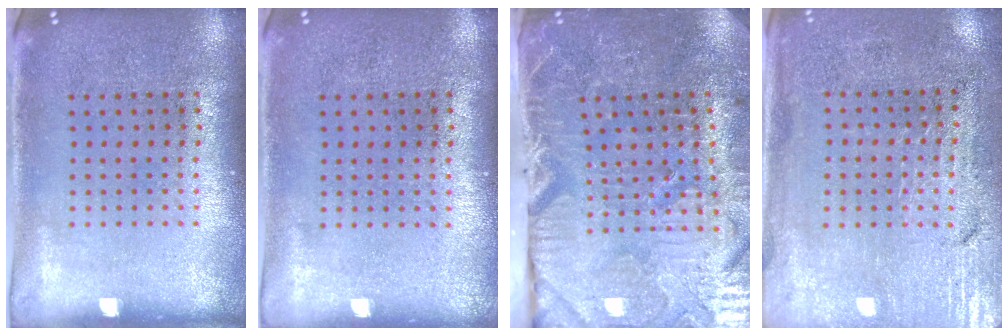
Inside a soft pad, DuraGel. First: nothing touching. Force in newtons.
{"total": 0.0}
{"total": 4.1, "press": 4.1, "slide": 0.8}
{"total": 3.3, "press": 2.9, "slide": 1.5}